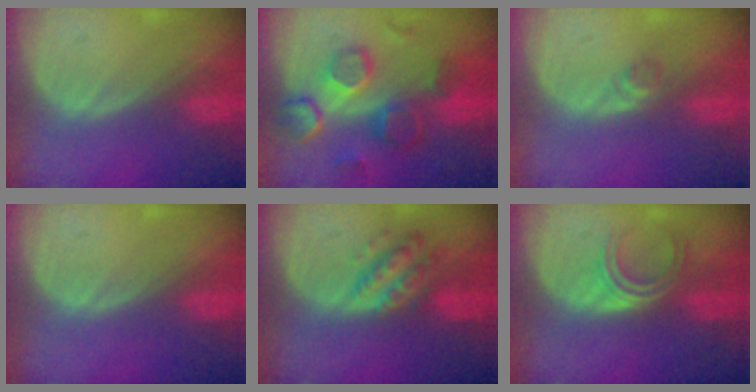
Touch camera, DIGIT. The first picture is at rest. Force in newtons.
{"total": 10.1, "press": 9.0, "slide": 4.5}
{"total": 1.6, "press": 1.4, "slide": 0.8}
{"total": 0.0}
{"total": 6.4, "press": 5.8, "slide": 2.8}
{"total": 4.8, "press": 4.0, "slide": 2.6}